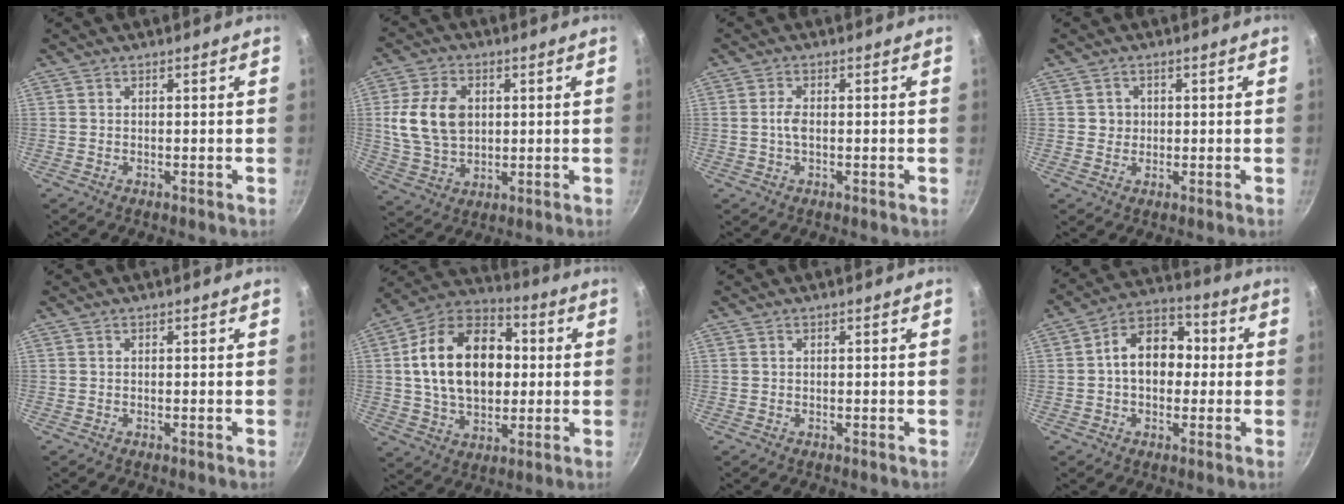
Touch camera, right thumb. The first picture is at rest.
{"total": 12.0, "force": [1.8, 8.5, 8.3], "torque": [-0.142, -0.004, 0.039]}
{"total": 2.4, "force": [-0.2, 1.2, 2.1], "torque": [-0.043, 0.006, -0.008]}
{"total": 2.0, "force": [0.1, 2.0, 0.5], "torque": [0.004, 0.004, 0.000]}
{"total": 0.0}
{"total": 21.2, "force": [2.0, 14.4, 15.4], "torque": [-0.229, 0.025, 0.026]}
{"total": 0.0}
{"total": 11.9, "force": [0.4, 8.6, 8.2], "torque": [-0.081, 0.036, -0.011]}